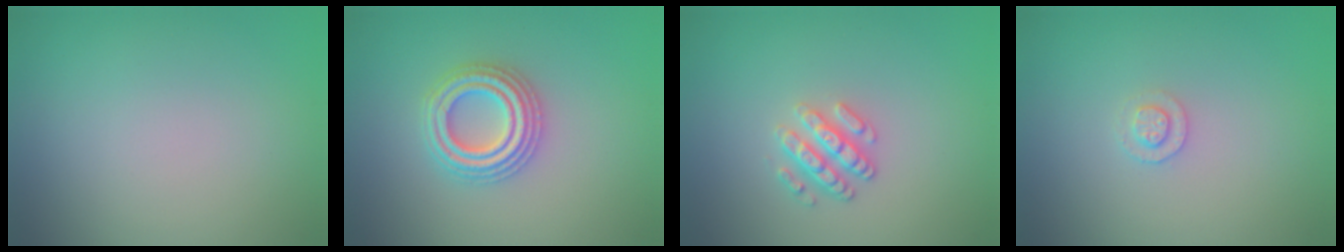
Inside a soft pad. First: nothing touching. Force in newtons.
{"total": 4.0, "press": 4.0, "slide": 0.8}
{"total": 2.5, "press": 2.4, "slide": 0.7}
{"total": 1.3, "press": 1.2, "slide": 0.3}